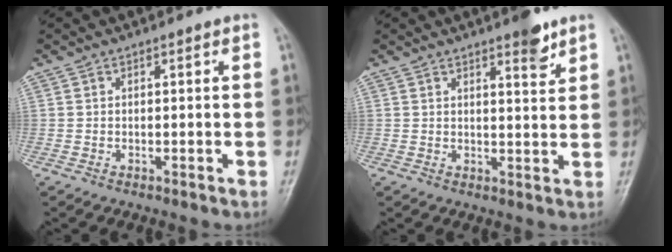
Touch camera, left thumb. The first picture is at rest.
{"total": 4.4, "force": [3.1, 1.0, 2.9], "torque": [-0.031, -0.022, 0.043]}